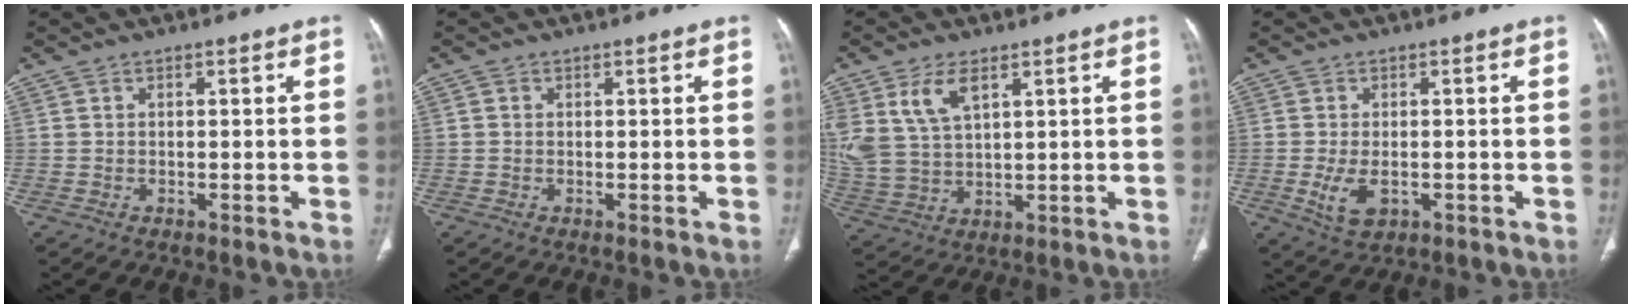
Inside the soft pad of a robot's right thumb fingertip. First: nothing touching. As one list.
[{"total": 0.6, "force": [0.0, 0.5, 0.2], "torque": [-0.001, 0.002, 0.000]}, {"total": 10.4, "force": [4.8, 5.7, 7.2], "torque": [-0.155, -0.011, 0.109]}, {"total": 5.2, "force": [-1.3, 3.0, 4.1], "torque": [-0.081, -0.006, -0.015]}]